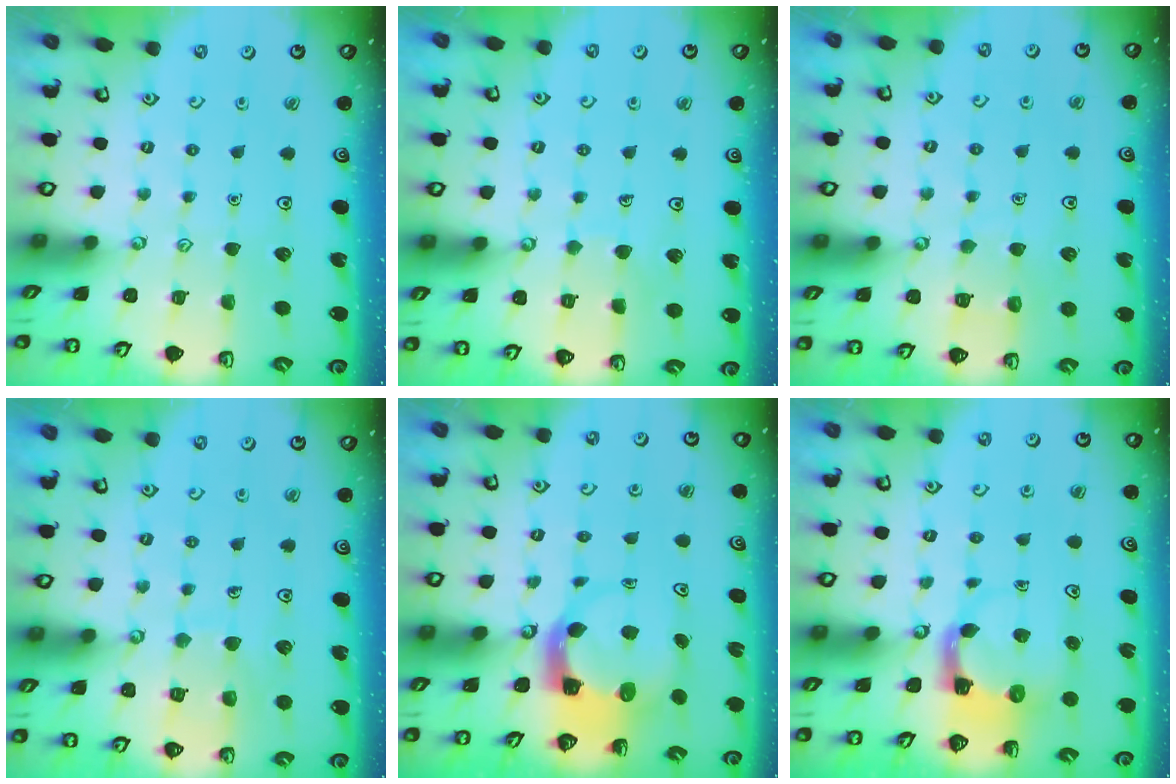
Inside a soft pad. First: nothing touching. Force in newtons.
{"total": 5.4, "press": 5.3, "slide": 0.4}
{"total": 4.5, "press": 4.5, "slide": 0.4}
{"total": 7.6, "press": 7.5, "slide": 0.7}
{"total": 3.9, "press": 3.9, "slide": 0.6}
{"total": 3.7, "press": 3.7, "slide": 0.6}